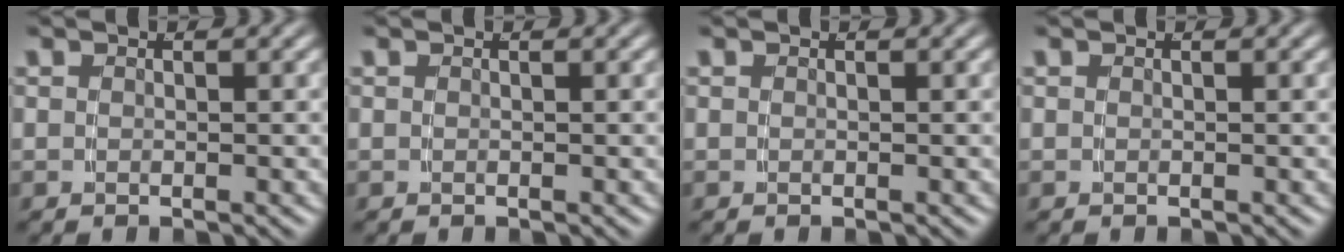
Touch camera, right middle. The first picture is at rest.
{"total": 0.0}
{"total": 0.0}
{"total": 0.0}